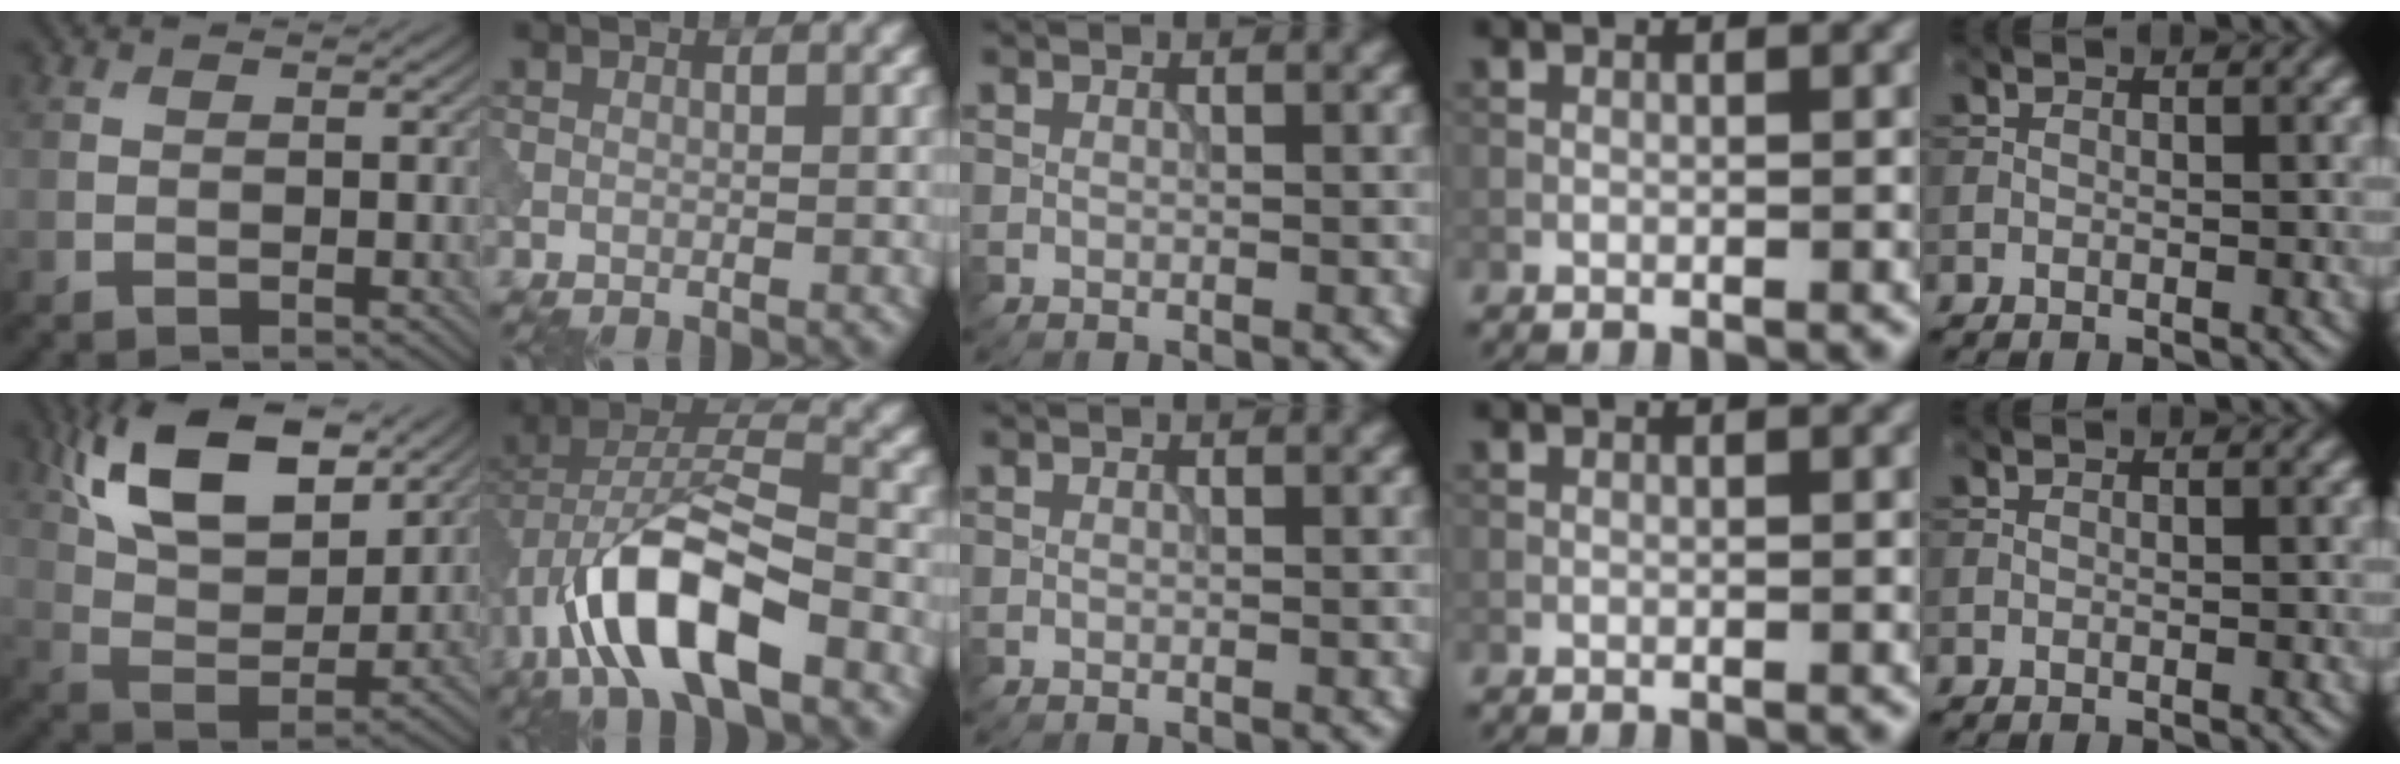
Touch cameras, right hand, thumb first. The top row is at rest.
{"thumb": {"total": 15.0, "force": [8.5, 7.1, 10.1], "torque": [-0.201, 0.006, 0.140]}, "index": {"total": 10.9, "force": [-5.0, 4.3, 8.7], "torque": [-0.162, 0.013, -0.093]}}